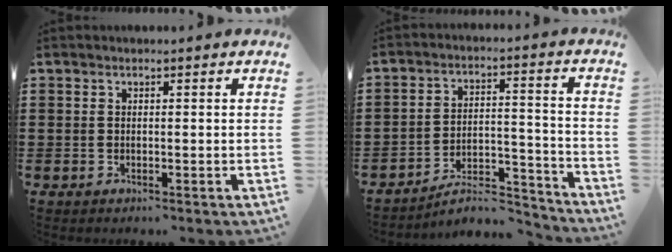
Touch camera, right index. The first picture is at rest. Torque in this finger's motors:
{"motor_torque": [-1.17, 0.97, -1.06, -0.21]}